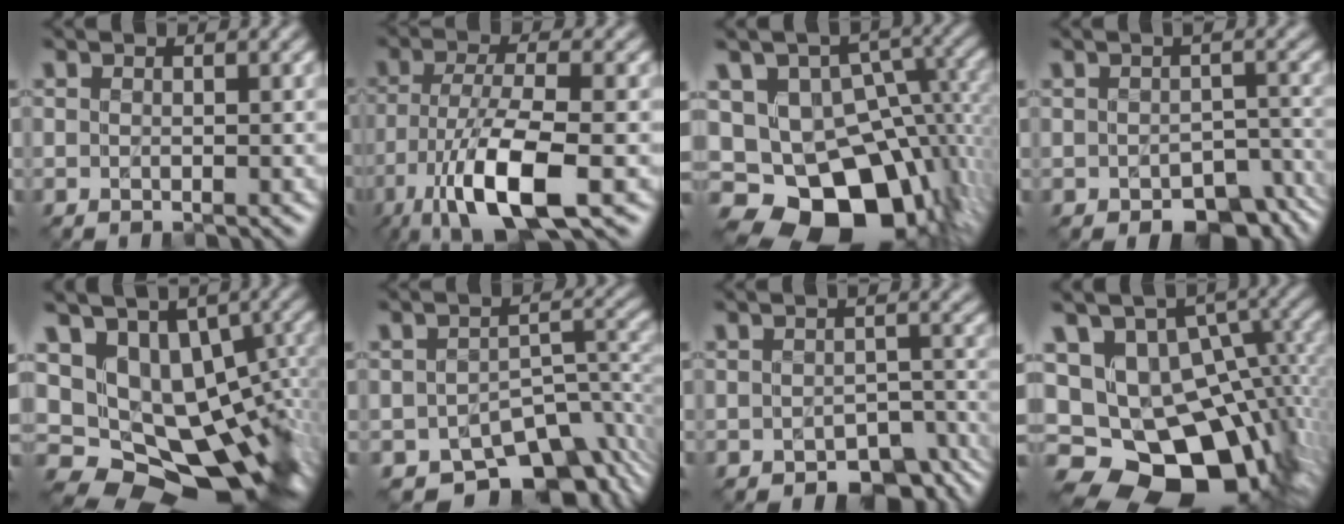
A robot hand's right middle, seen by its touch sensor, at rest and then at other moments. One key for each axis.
{"total": 9.9, "fx": -4.4, "fy": 2.8, "fz": 8.4, "tx": -0.161, "ty": -0.004, "tz": -0.081}
{"total": 15.9, "fx": -6.1, "fy": 11.0, "fz": 9.7, "tx": -0.153, "ty": -0.003, "tz": -0.081}
{"total": 5.5, "fx": -3.2, "fy": 2.9, "fz": 3.4, "tx": -0.035, "ty": -0.016, "tz": -0.037}
{"total": 15.4, "fx": -1.5, "fy": 9.9, "fz": 11.8, "tx": -0.159, "ty": -0.016, "tz": 0.012}
{"total": 8.1, "fx": -6.0, "fy": 3.9, "fz": 3.7, "tx": -0.037, "ty": -0.013, "tz": -0.089}
{"total": 5.2, "fx": -3.4, "fy": 2.8, "fz": 2.9, "tx": -0.026, "ty": -0.018, "tz": -0.038}
{"total": 16.7, "fx": -5.0, "fy": 11.2, "fz": 11.3, "tx": -0.180, "ty": -0.013, "tz": -0.059}